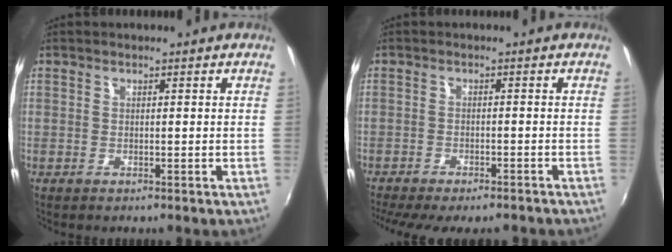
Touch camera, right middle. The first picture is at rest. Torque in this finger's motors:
{"motor_torque": [1.06, -1.08, 0.56, 0.16]}